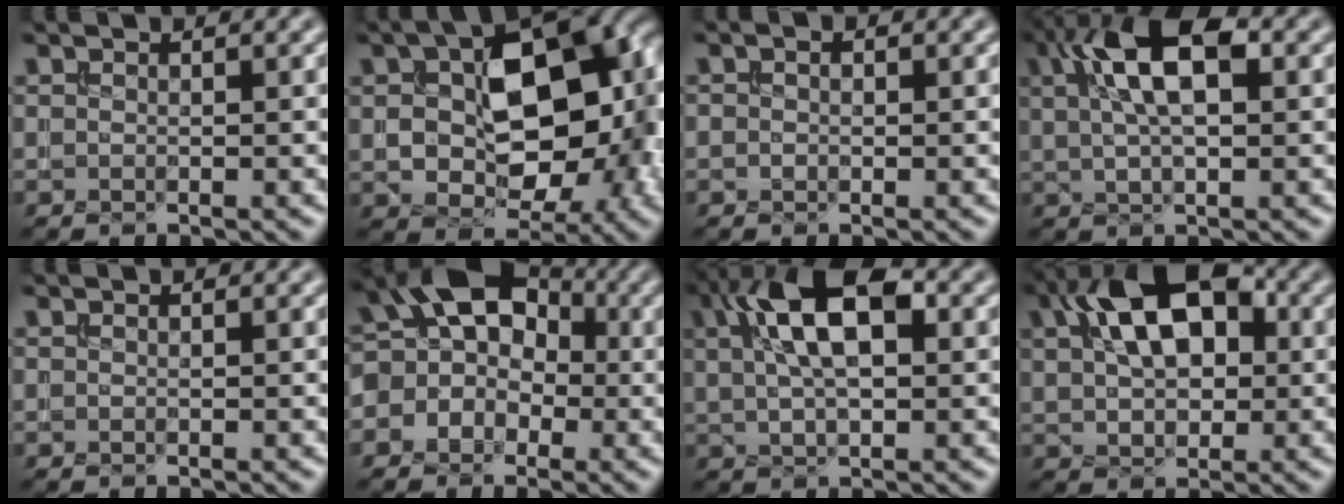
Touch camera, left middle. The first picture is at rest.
{"total": 13.2, "force": [0.6, 8.3, 10.2], "torque": [-0.128, 0.008, 0.015]}
{"total": 1.2, "force": [0.0, 0.9, 0.8], "torque": [-0.015, -0.001, -0.004]}
{"total": 7.9, "force": [2.5, 3.4, 6.7], "torque": [-0.116, 0.021, 0.033]}
{"total": 0.0}
{"total": 8.4, "force": [0.7, 6.5, 5.2], "torque": [-0.068, 0.024, -0.014]}
{"total": 8.7, "force": [2.6, 4.0, 7.2], "torque": [-0.118, 0.027, 0.032]}
{"total": 10.2, "force": [3.0, 6.1, 7.6], "torque": [-0.126, 0.032, 0.035]}